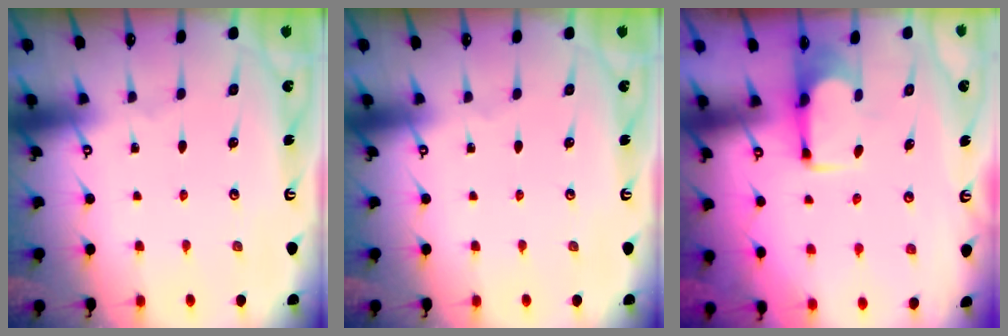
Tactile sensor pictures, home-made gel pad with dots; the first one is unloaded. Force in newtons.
{"total": 0.0}
{"total": 1.7, "press": 1.5, "slide": 0.9}